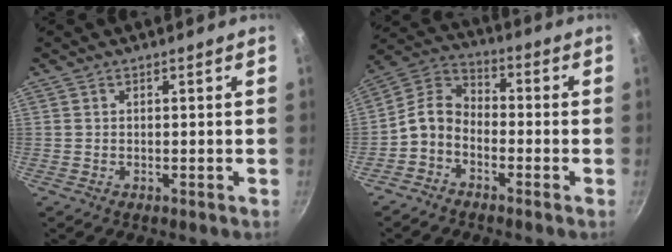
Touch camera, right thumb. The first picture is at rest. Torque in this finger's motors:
{"motor_torque": [0.25, 0.00, -0.10, -0.03, 0.05]}